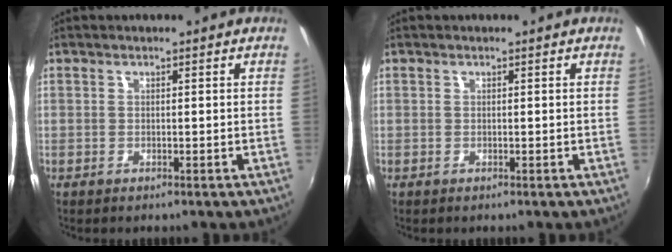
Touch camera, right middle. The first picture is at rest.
{"total": 0.0}